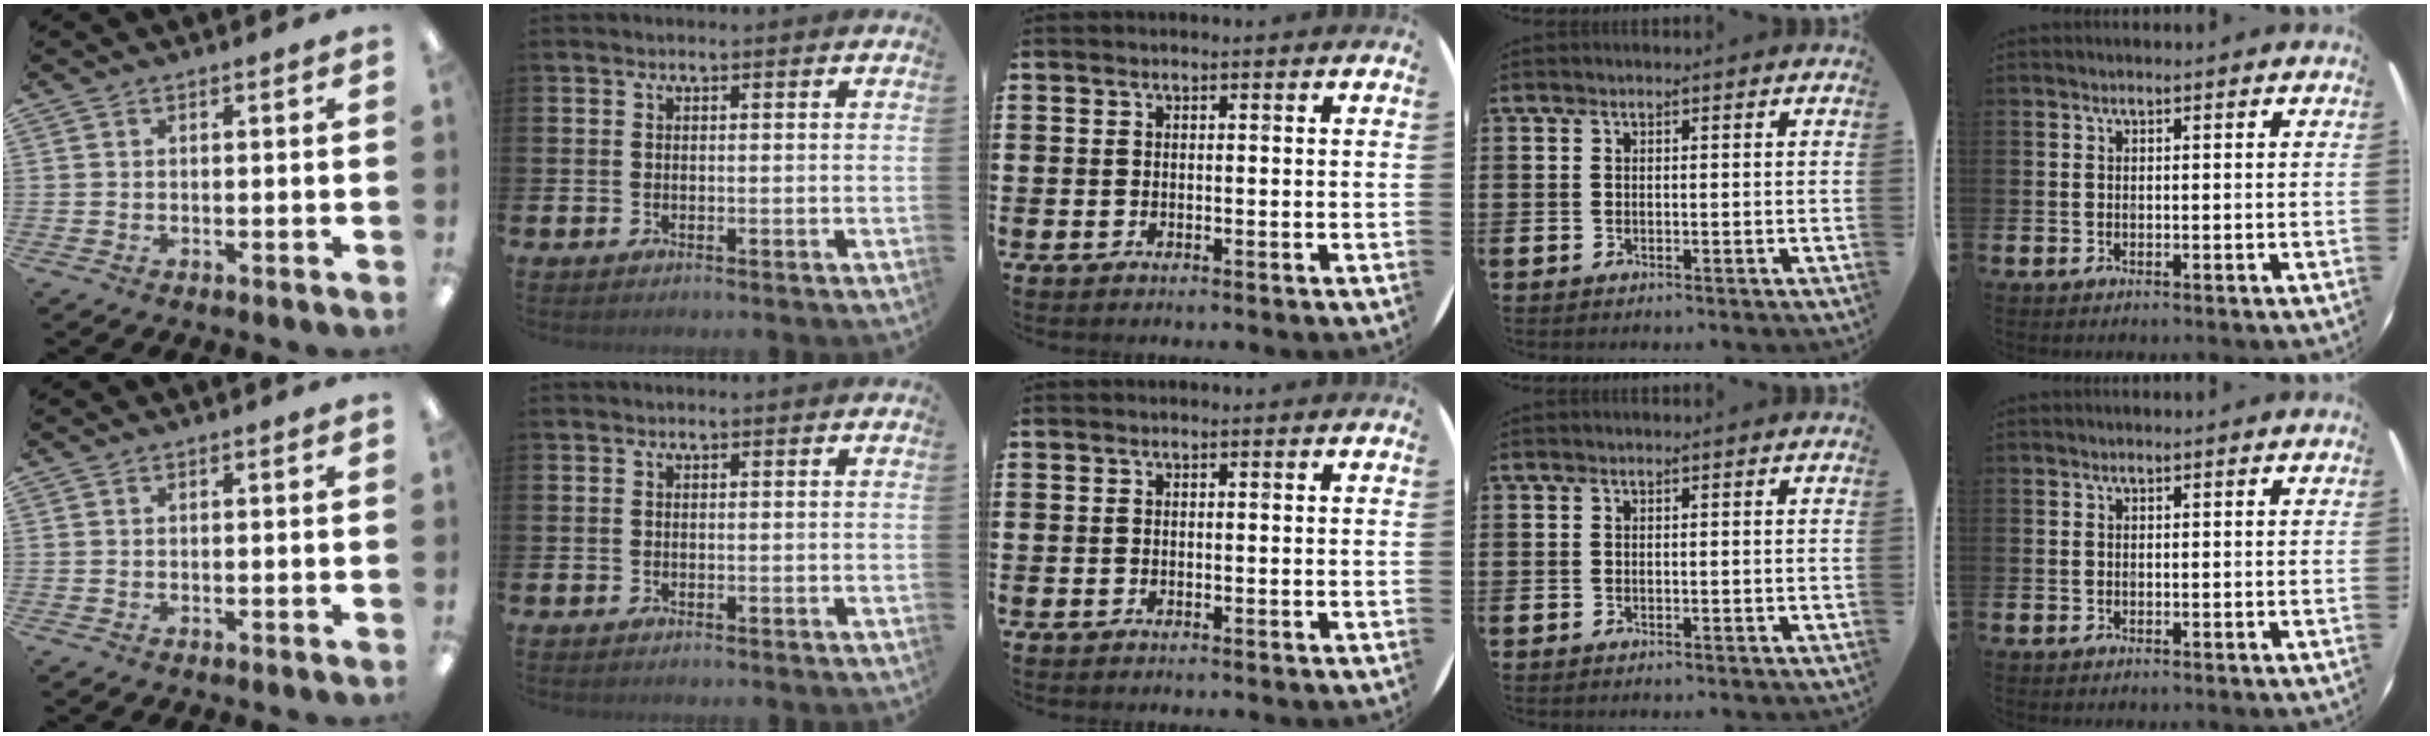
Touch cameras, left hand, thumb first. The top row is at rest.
{}